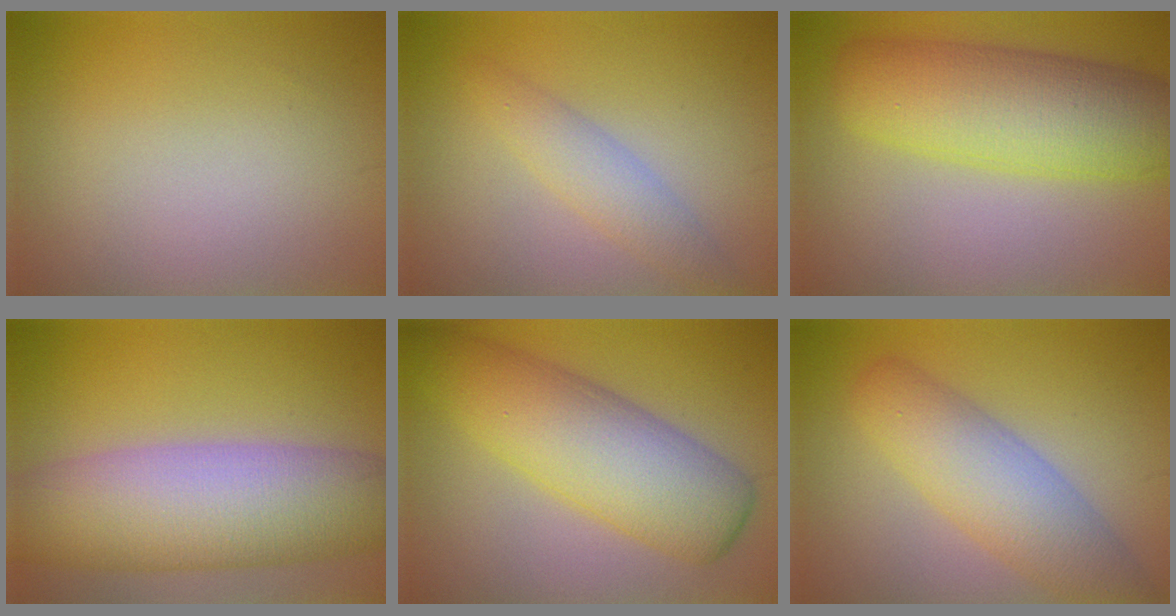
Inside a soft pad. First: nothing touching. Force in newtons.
{"total": 2.8, "press": 2.8, "slide": 0.1}
{"total": 9.6, "press": 9.6, "slide": 0.4}
{"total": 11.1, "press": 11.1, "slide": 0.6}
{"total": 9.0, "press": 9.0, "slide": 0.3}
{"total": 6.4, "press": 6.4, "slide": 0.3}